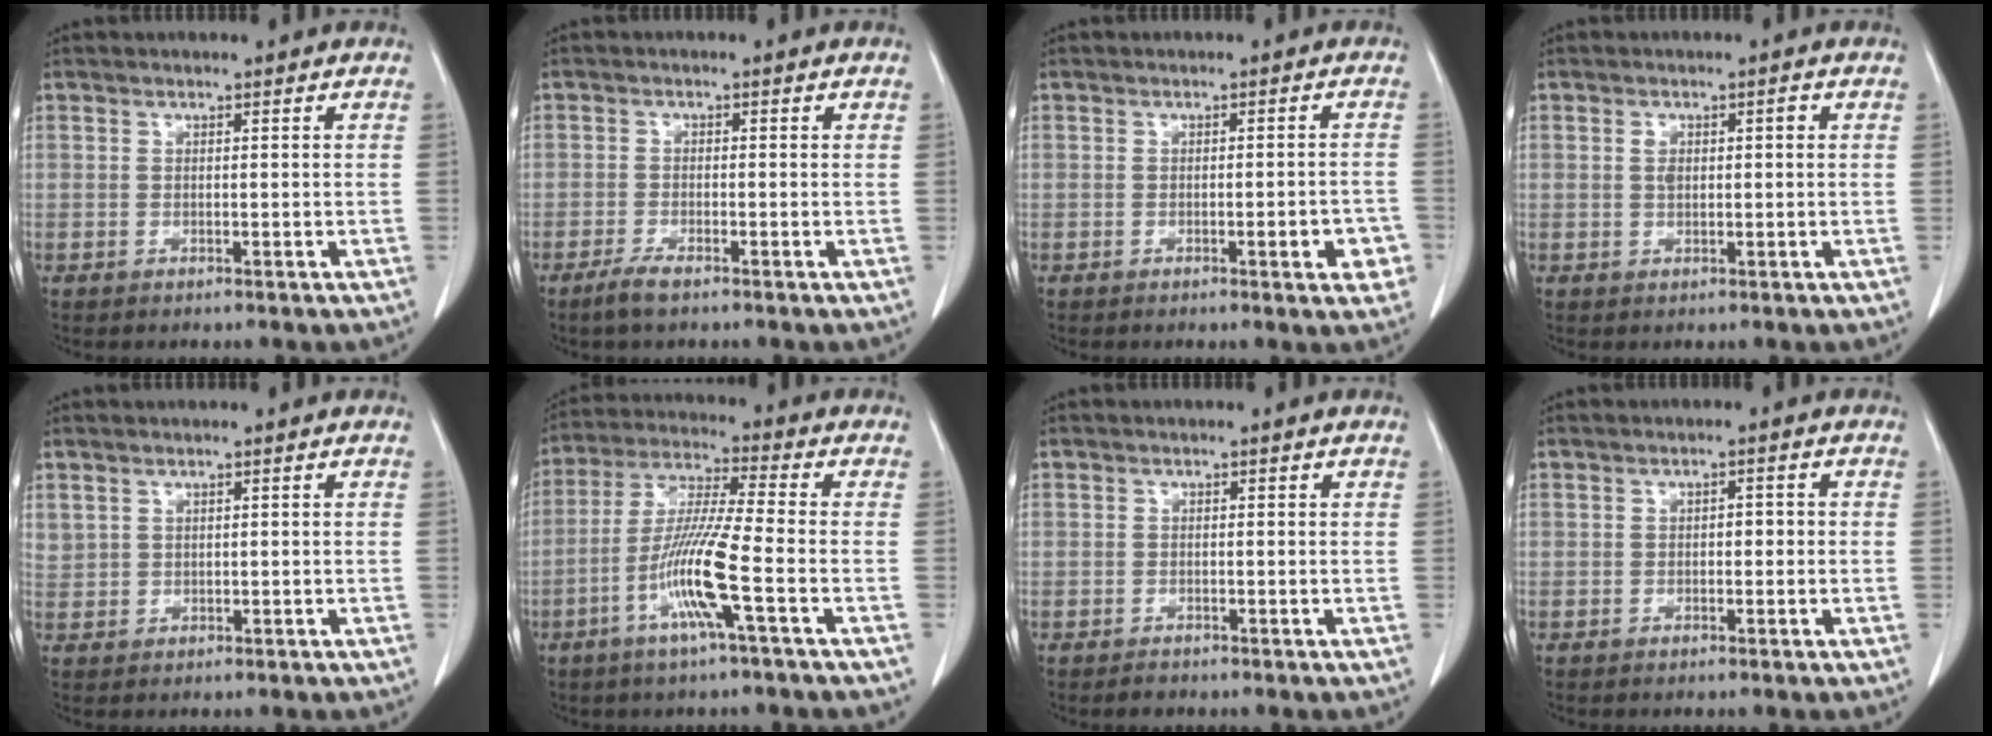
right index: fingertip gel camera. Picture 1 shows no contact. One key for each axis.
{"total": 2.5, "fx": -1.8, "fy": 0.4, "fz": 1.7, "tx": -0.037, "ty": -0.003, "tz": -0.038}
{"total": 4.4, "fx": -1.9, "fy": 1.0, "fz": 3.8, "tx": -0.041, "ty": 0.001, "tz": -0.023}
{"total": 2.2, "fx": 0.2, "fy": 1.1, "fz": 1.9, "tx": -0.035, "ty": 0.012, "tz": 0.006}
{"total": 1.6, "fx": 1.0, "fy": 1.2, "fz": 0.3, "tx": -0.002, "ty": 0.009, "tz": 0.023}
{"total": 11.0, "fx": -4.1, "fy": -0.6, "fz": 10.2, "tx": -0.208, "ty": -0.008, "tz": -0.085}
{"total": 1.0, "fx": -0.7, "fy": 0.6, "fz": 0.1, "tx": 0.002, "ty": 0.001, "tz": -0.012}
{"total": 1.3, "fx": -0.2, "fy": 0.7, "fz": 1.0, "tx": -0.011, "ty": 0.005, "tz": -0.004}